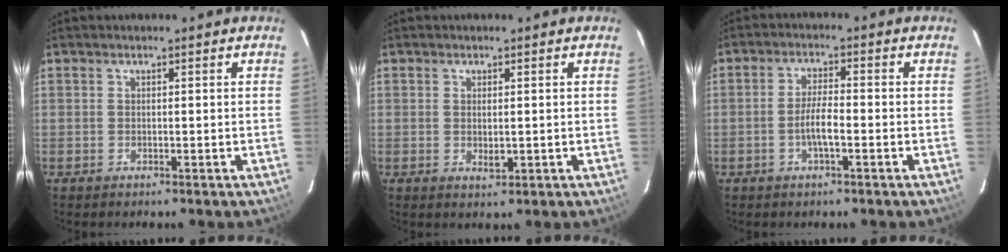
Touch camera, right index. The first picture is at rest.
{"total": 2.3, "force": [-0.2, 1.0, 2.1], "torque": [-0.035, -0.003, 0.000]}
{"total": 4.4, "force": [-1.6, 0.8, 4.1], "torque": [-0.082, 0.004, -0.031]}